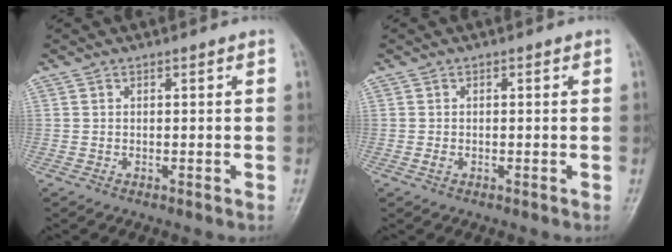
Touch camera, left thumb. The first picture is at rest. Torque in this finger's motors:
{"motor_torque": [-0.05, 0.89, 0.10, -0.13, -0.03]}